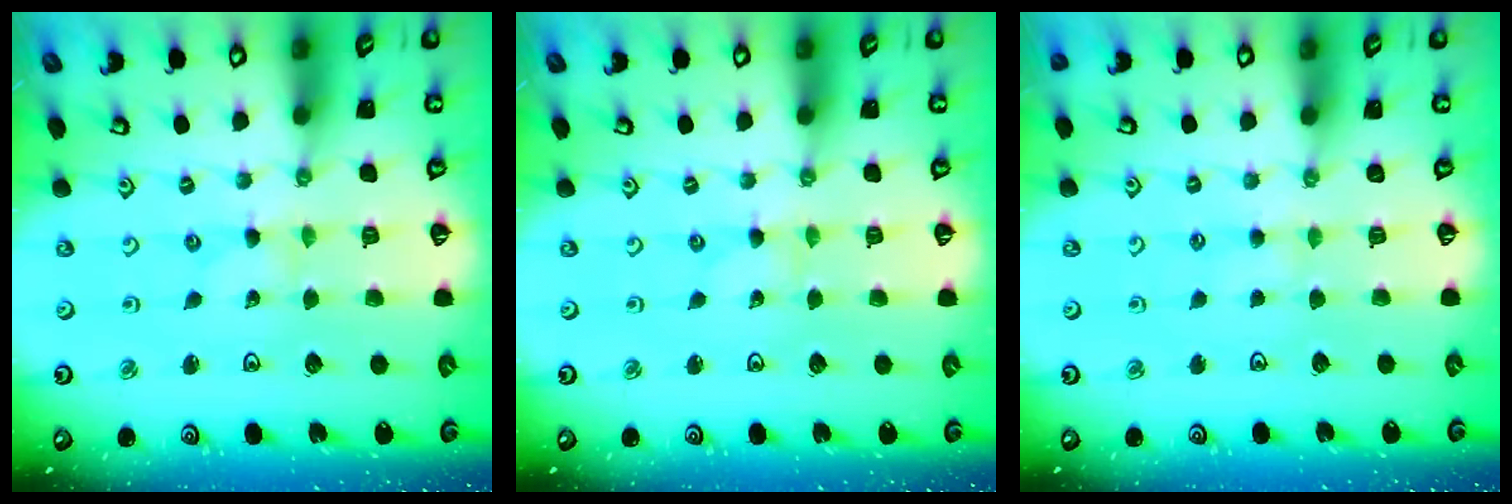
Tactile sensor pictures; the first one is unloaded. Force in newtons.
{"total": 0.0}
{"total": 2.1, "press": 2.0, "slide": 0.4}